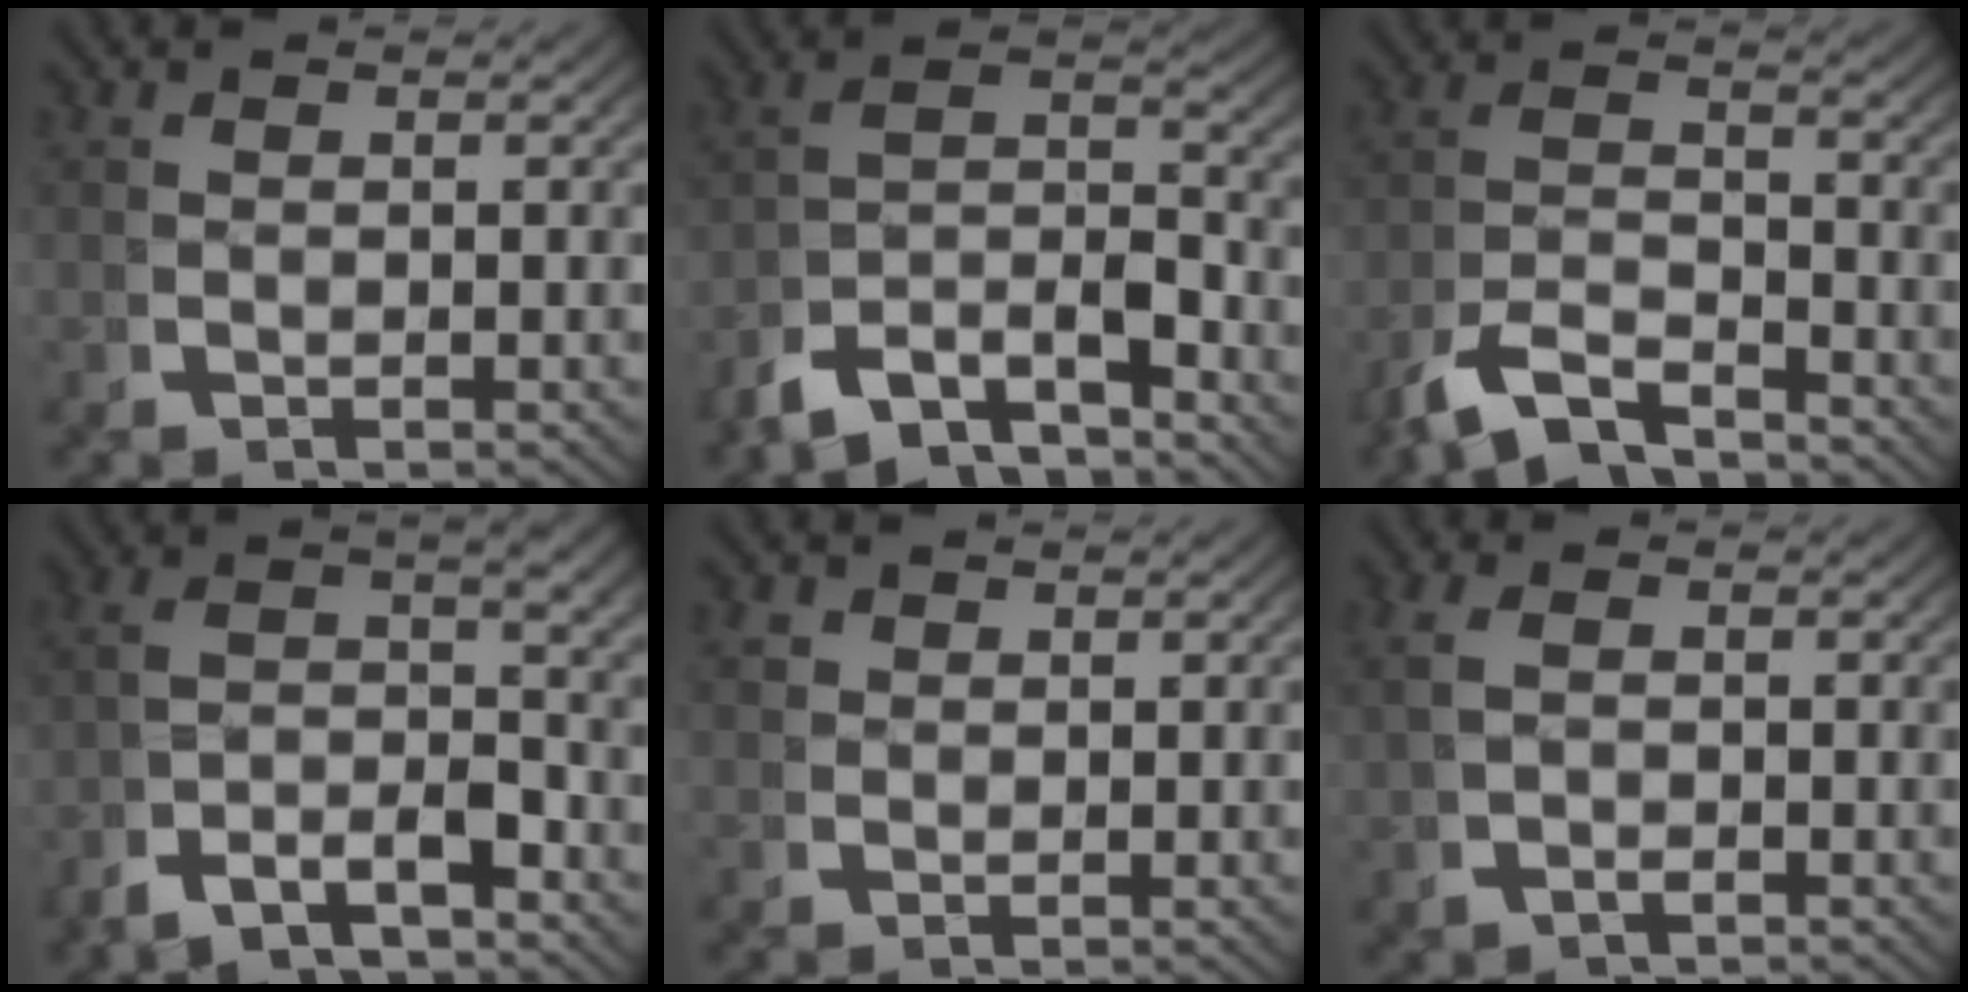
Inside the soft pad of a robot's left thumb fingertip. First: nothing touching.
{"total": 10.0, "force": [-3.3, 6.6, 6.7], "torque": [-0.135, -0.029, -0.057]}
{"total": 6.2, "force": [-3.7, 3.0, 4.0], "torque": [-0.081, -0.021, -0.062]}
{"total": 6.9, "force": [-2.1, 3.8, 5.3], "torque": [-0.101, -0.012, -0.037]}
{"total": 1.4, "force": [0.9, 1.0, 0.4], "torque": [-0.009, -0.006, 0.022]}
{"total": 1.9, "force": [0.0, 1.1, 1.5], "torque": [-0.041, 0.000, 0.003]}